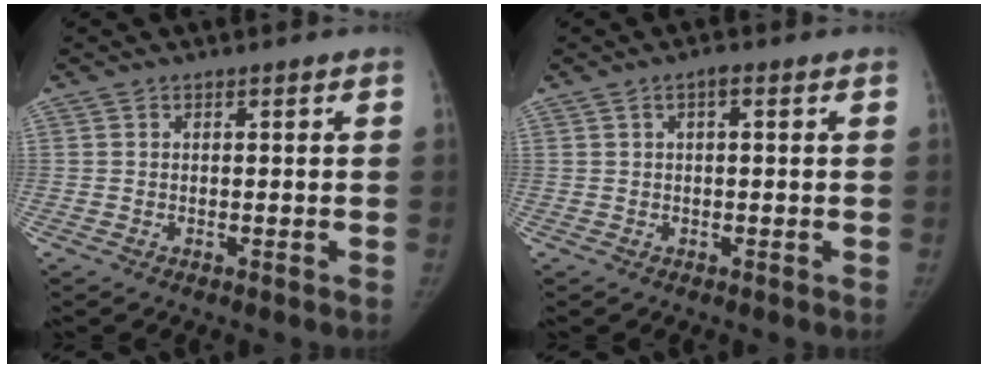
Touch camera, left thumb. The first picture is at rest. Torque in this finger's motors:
{"motor_torque": [-0.33, 0.16, -0.05, 0.22, 0.00]}